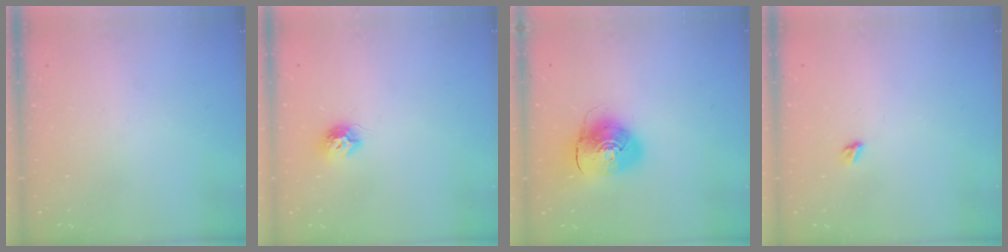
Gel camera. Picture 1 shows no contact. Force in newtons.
{"total": 7.5, "press": 7.5, "slide": 0.7}
{"total": 10.8, "press": 10.6, "slide": 1.8}
{"total": 4.2, "press": 4.2, "slide": 0.5}